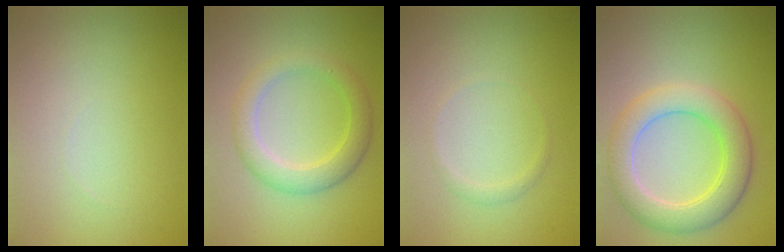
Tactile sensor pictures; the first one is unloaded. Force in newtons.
{"total": 3.6, "press": 3.6, "slide": 0.2}
{"total": 0.8, "press": 0.8, "slide": 0.1}
{"total": 5.7, "press": 5.7, "slide": 0.5}